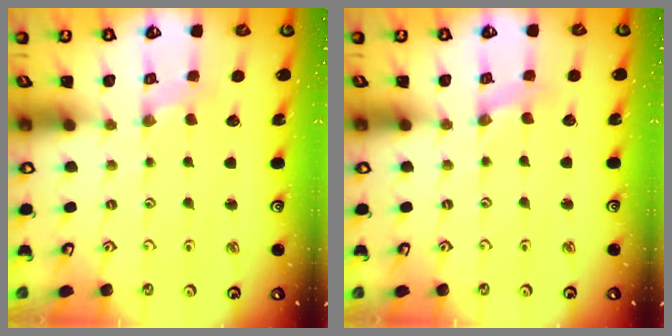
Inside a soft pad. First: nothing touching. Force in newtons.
{"total": 0.0}